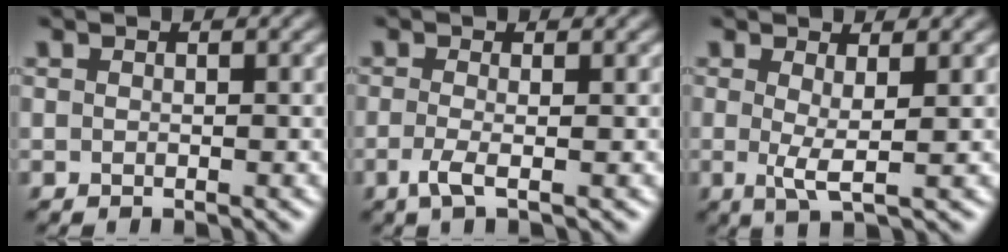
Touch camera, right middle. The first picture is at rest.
{"total": 2.1, "force": [-0.7, 0.5, 1.9], "torque": [-0.041, -0.007, -0.018]}
{"total": 2.4, "force": [0.3, 0.4, 2.4], "torque": [-0.046, -0.012, 0.006]}